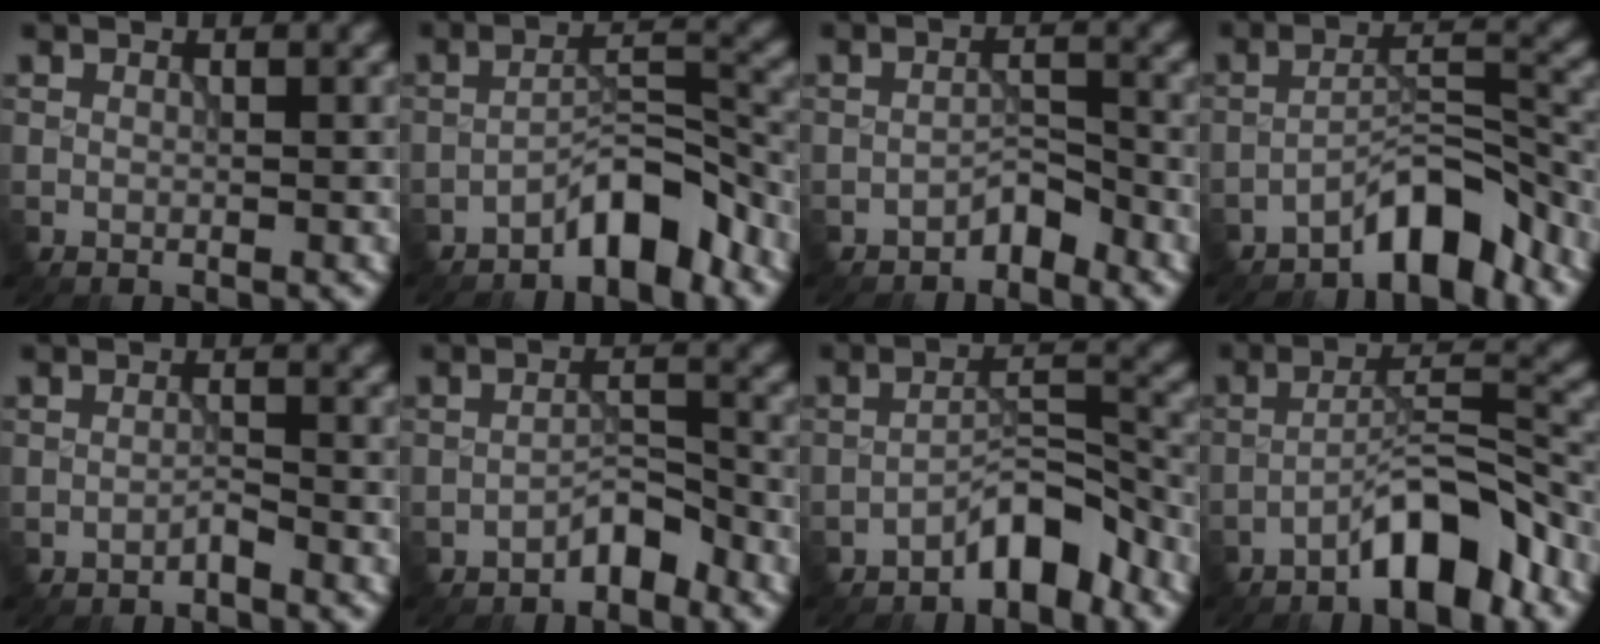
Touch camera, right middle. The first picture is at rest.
{"total": 4.5, "force": [-3.5, 1.1, 2.7], "torque": [-0.036, 0.022, -0.064]}
{"total": 2.0, "force": [-1.7, 0.6, 0.8], "torque": [-0.011, 0.011, -0.032]}
{"total": 4.9, "force": [-4.0, 1.1, 2.6], "torque": [-0.032, 0.018, -0.075]}
{"total": 0.8, "force": [-0.7, 0.0, 0.4], "torque": [-0.006, 0.006, -0.016]}
{"total": 2.3, "force": [-2.0, 0.7, 1.1], "torque": [-0.014, 0.015, -0.036]}
{"total": 4.0, "force": [-3.1, 1.0, 2.3], "torque": [-0.029, 0.023, -0.057]}
{"total": 5.8, "force": [-3.9, 1.2, 4.1], "torque": [-0.063, 0.020, -0.071]}